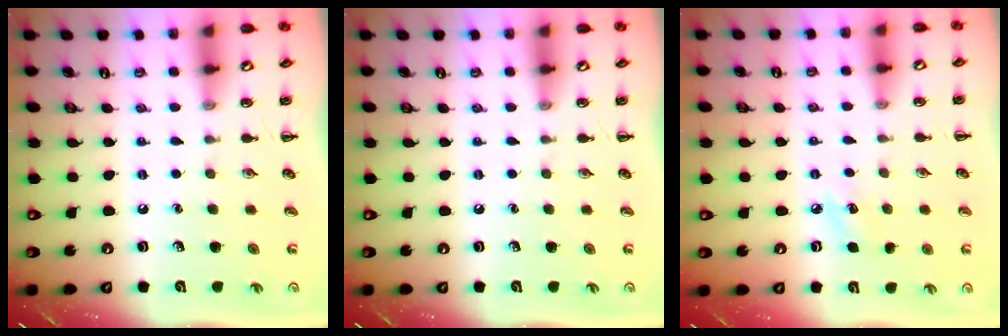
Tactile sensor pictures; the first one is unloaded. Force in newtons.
{"total": 0.0}
{"total": 5.3, "press": 5.1, "slide": 1.6}